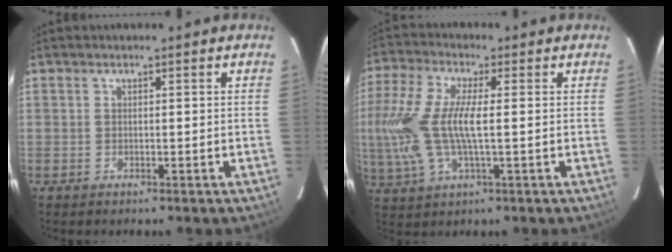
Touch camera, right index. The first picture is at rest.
{"total": 15.5, "force": [-0.2, 5.1, 14.7], "torque": [-0.304, -0.002, -0.005]}